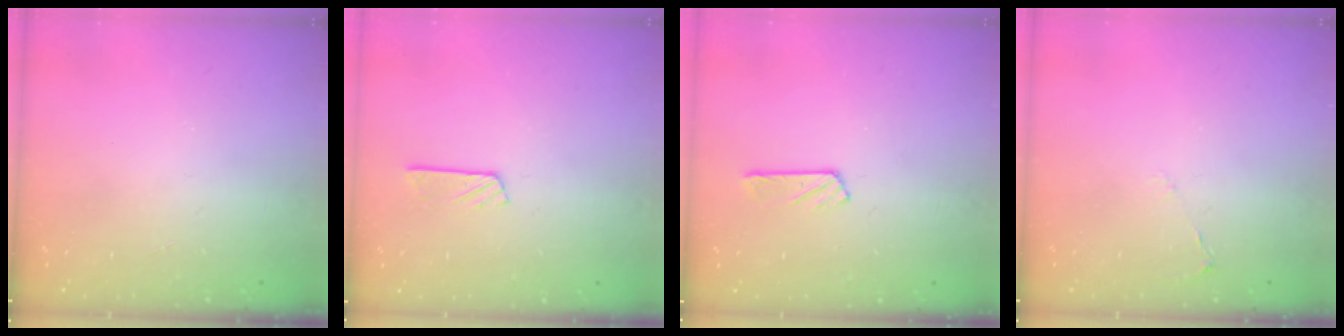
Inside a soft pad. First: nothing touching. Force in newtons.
{"total": 4.4, "press": 4.4, "slide": 0.2}
{"total": 2.9, "press": 2.9, "slide": 0.3}
{"total": 2.4, "press": 2.3, "slide": 0.4}